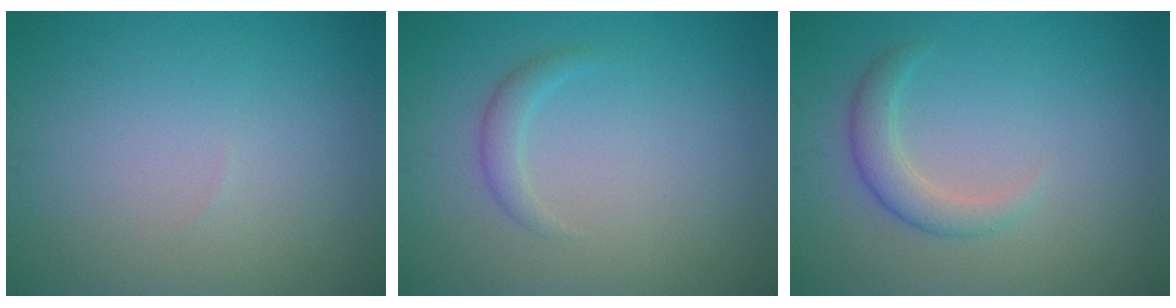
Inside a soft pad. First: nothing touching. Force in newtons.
{"total": 1.4, "press": 1.4, "slide": 0.1}
{"total": 2.4, "press": 2.4, "slide": 0.1}